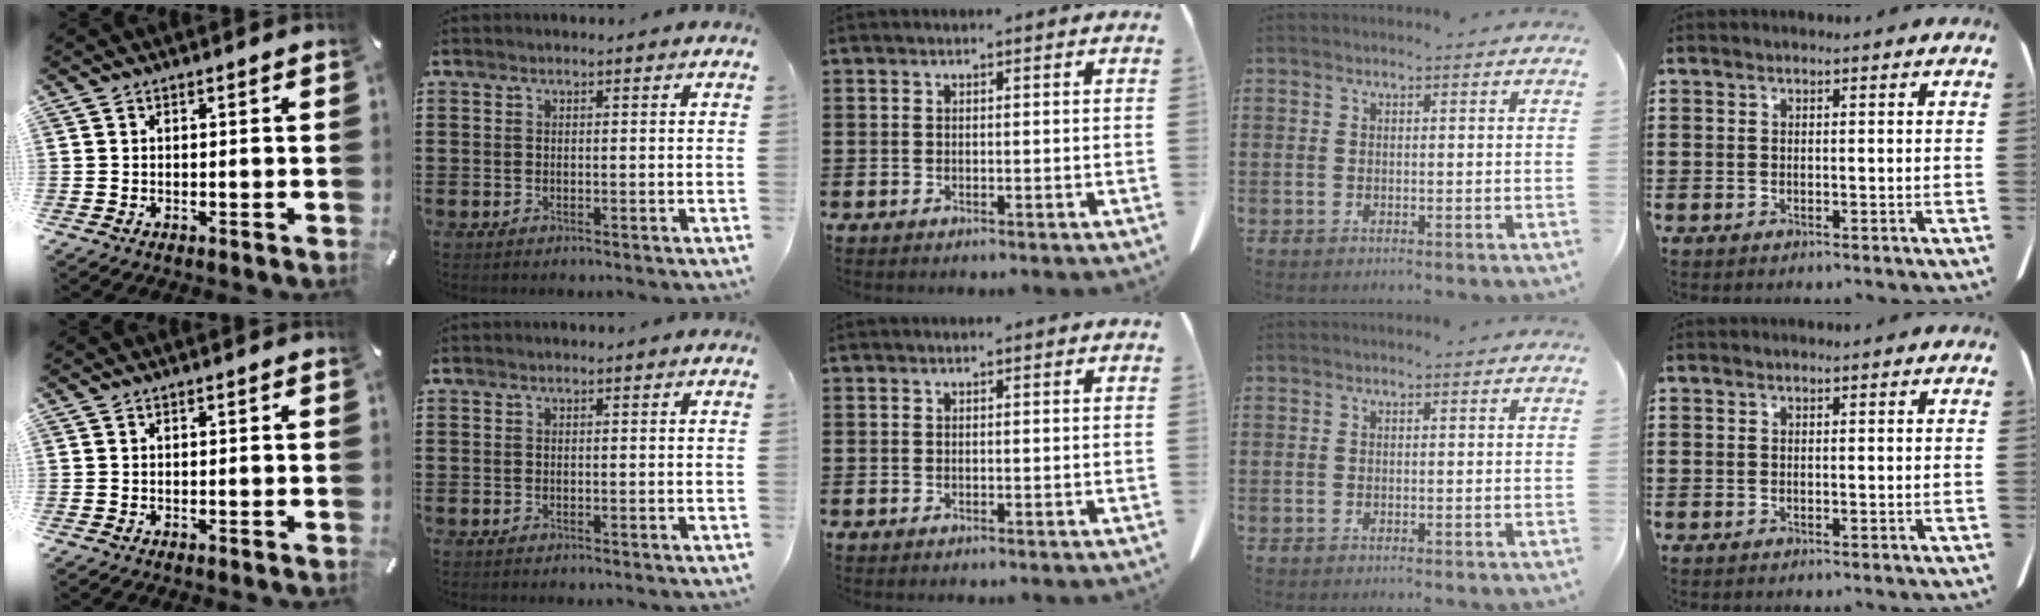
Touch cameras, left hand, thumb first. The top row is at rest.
{}